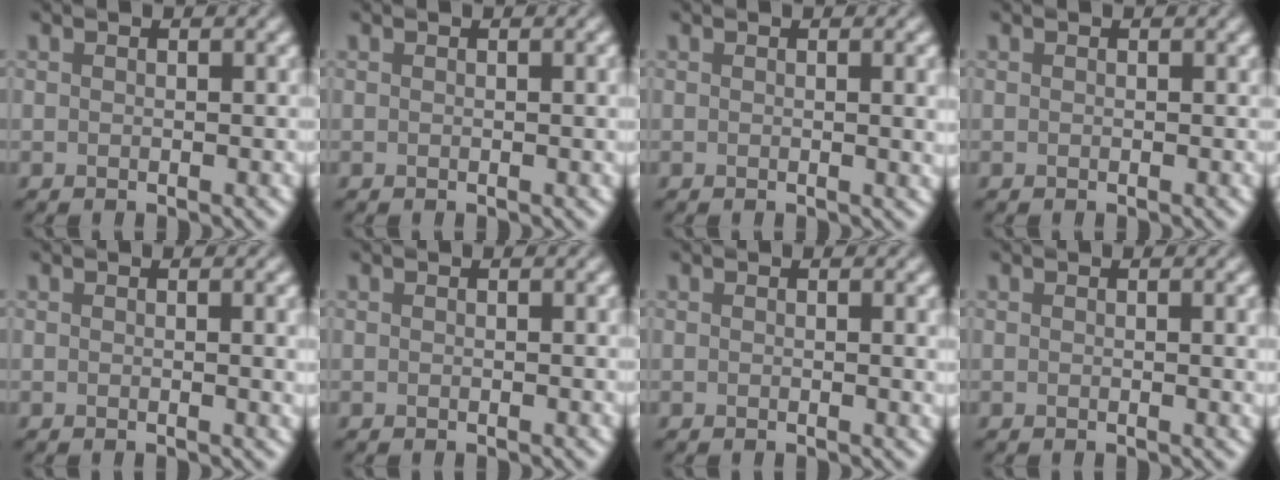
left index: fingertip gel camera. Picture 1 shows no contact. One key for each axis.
{"total": 0.9, "fx": 0.1, "fy": 0.2, "fz": 0.8, "tx": -0.009, "ty": 0.002, "tz": 0.000}
{"total": 2.4, "fx": 0.3, "fy": 0.7, "fz": 2.3, "tx": -0.021, "ty": 0.001, "tz": 0.001}
{"total": 0.0}
{"total": 2.1, "fx": 0.2, "fy": 0.6, "fz": 2.0, "tx": -0.018, "ty": 0.001, "tz": 0.000}
{"total": 0.0}
{"total": 1.4, "fx": 0.2, "fy": 0.4, "fz": 1.4, "tx": -0.012, "ty": 0.000, "tz": 0.000}
{"total": 1.7, "fx": 0.2, "fy": 0.5, "fz": 1.7, "tx": -0.016, "ty": 0.000, "tz": 0.000}